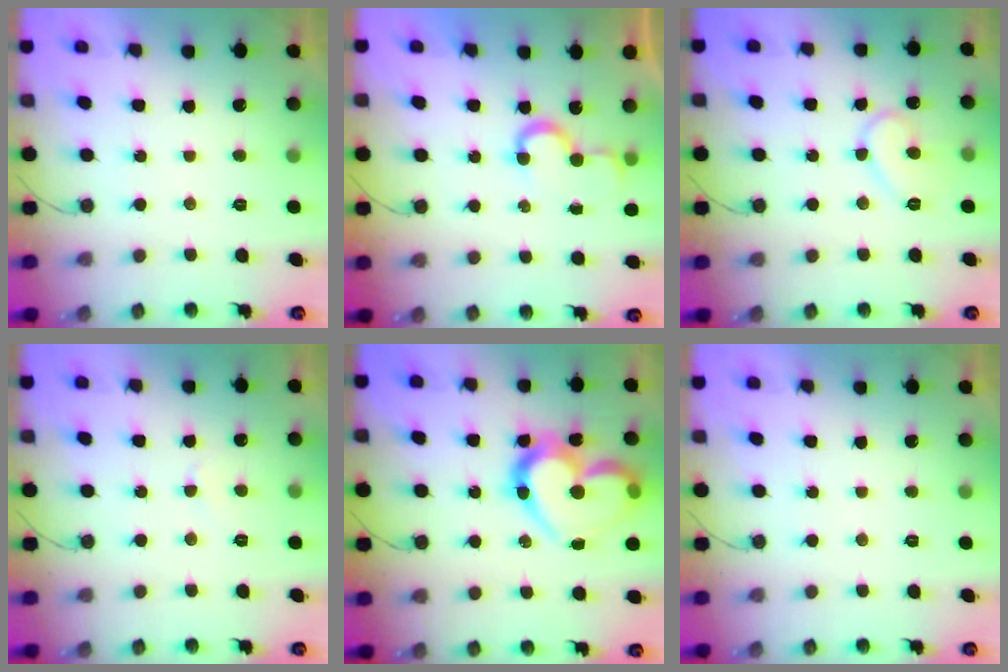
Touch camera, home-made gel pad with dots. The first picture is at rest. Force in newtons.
{"total": 5.2, "press": 5.1, "slide": 0.5}
{"total": 9.5, "press": 9.4, "slide": 0.7}
{"total": 3.0, "press": 3.0, "slide": 0.4}
{"total": 18.1, "press": 18.0, "slide": 1.8}
{"total": 0.0}